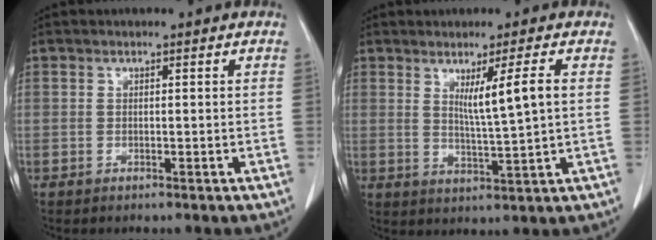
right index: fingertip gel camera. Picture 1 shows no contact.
{"total": 5.9, "force": [1.6, -0.9, 5.6], "torque": [-0.094, -0.015, 0.031]}